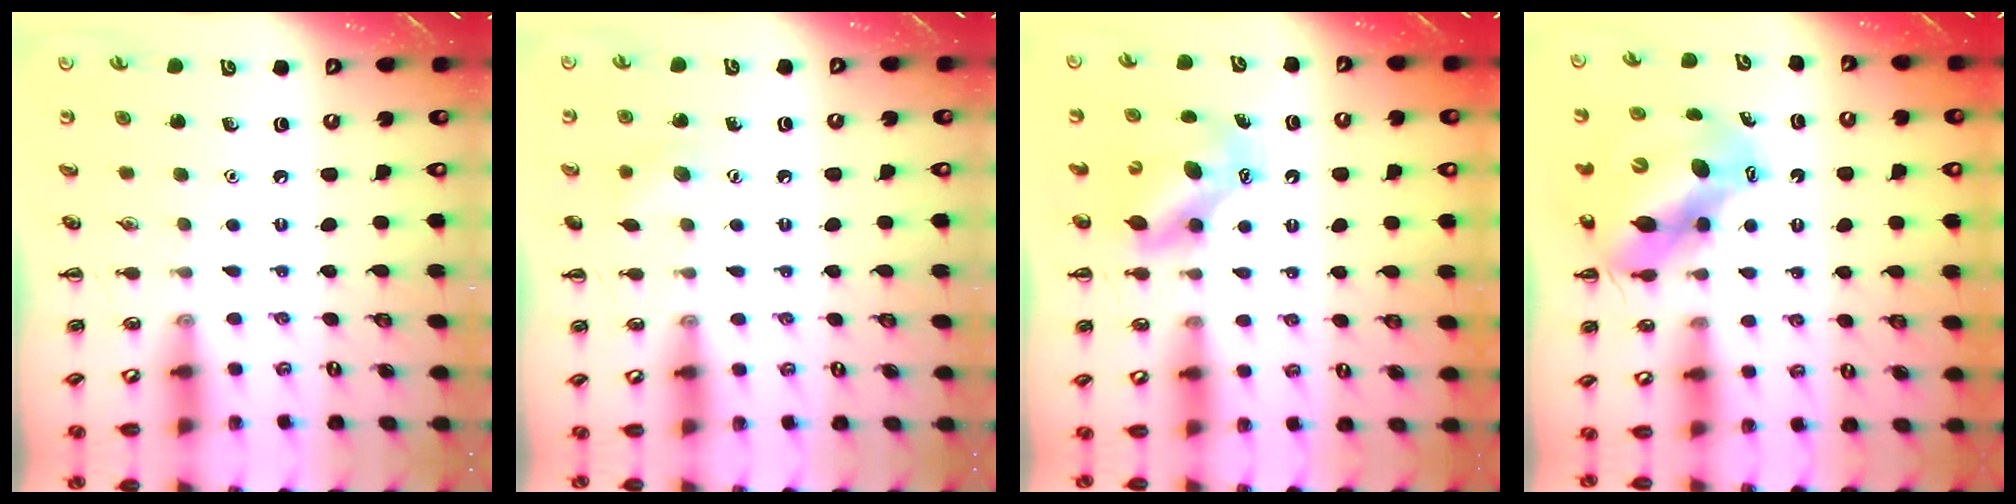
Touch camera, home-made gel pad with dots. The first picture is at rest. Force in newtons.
{"total": 7.0, "press": 6.9, "slide": 1.5}
{"total": 7.5, "press": 7.4, "slide": 1.4}
{"total": 12.3, "press": 11.9, "slide": 2.9}